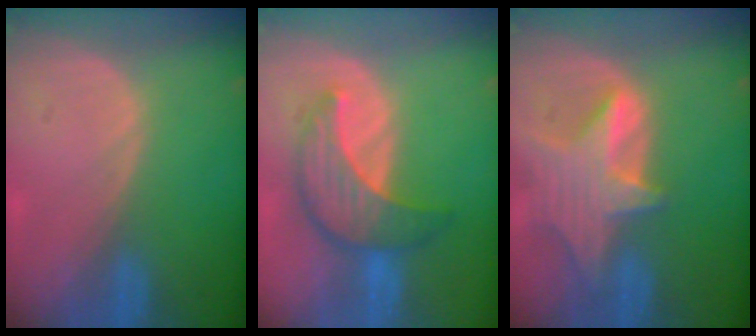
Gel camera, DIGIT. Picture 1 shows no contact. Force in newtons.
{"total": 7.8, "press": 7.6, "slide": 1.8}
{"total": 7.9, "press": 7.2, "slide": 3.2}